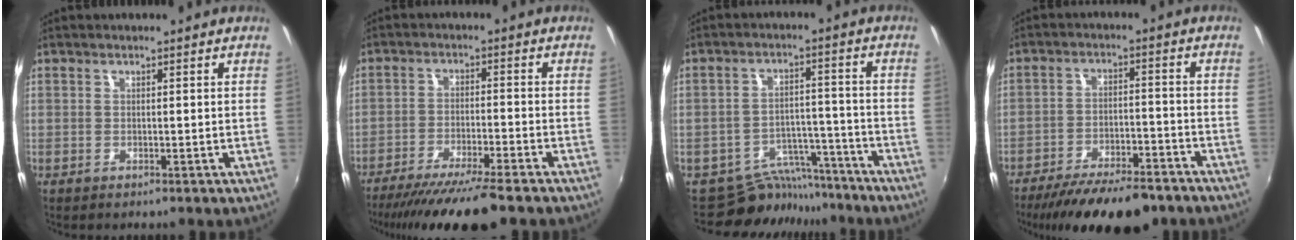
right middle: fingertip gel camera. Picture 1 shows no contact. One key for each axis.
{"total": 13.1, "fx": -11.1, "fy": 0.1, "fz": 6.9, "tx": -0.140, "ty": -0.024, "tz": -0.181}
{"total": 9.2, "fx": -8.5, "fy": 3.7, "fz": 0.1, "tx": -0.009, "ty": 0.030, "tz": -0.125}
{"total": 17.1, "fx": -13.8, "fy": 4.6, "fz": 8.9, "tx": -0.171, "ty": -0.029, "tz": -0.205}